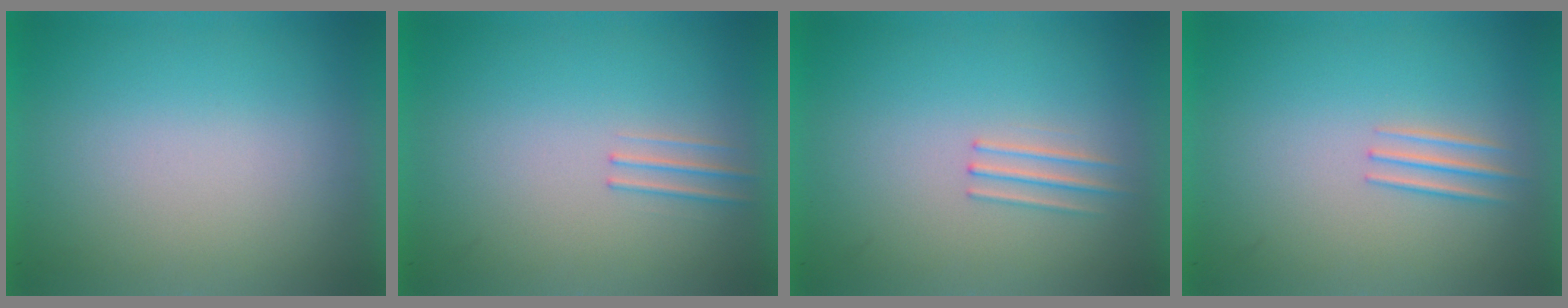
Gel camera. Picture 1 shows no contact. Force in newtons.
{"total": 1.1}
{"total": 1.2}
{"total": 1.8}